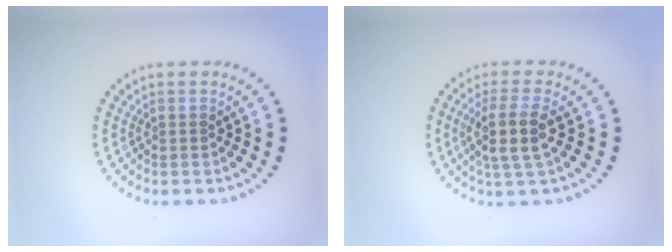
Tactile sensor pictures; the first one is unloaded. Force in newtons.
{"total": 3.4, "press": 3.0, "slide": 1.7}